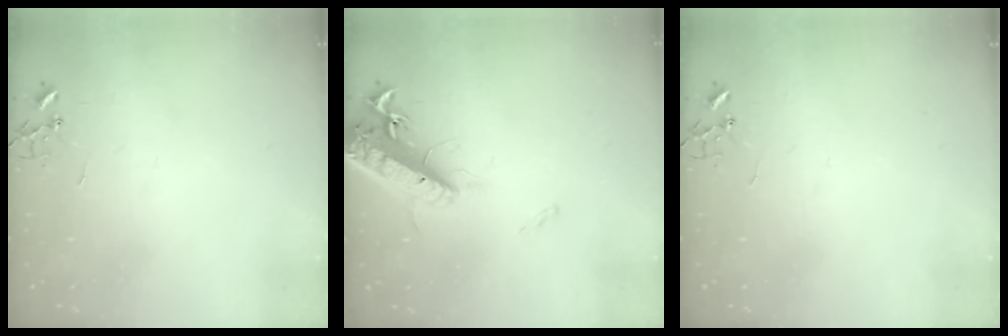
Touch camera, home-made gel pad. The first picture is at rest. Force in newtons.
{"total": 16.7, "press": 16.2, "slide": 4.1}
{"total": 0.0}